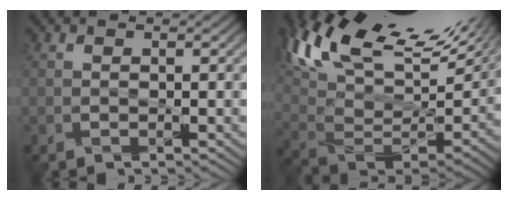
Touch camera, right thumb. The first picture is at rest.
{"total": 20.1, "force": [12.7, 7.6, 13.6], "torque": [-0.271, 0.043, 0.215]}